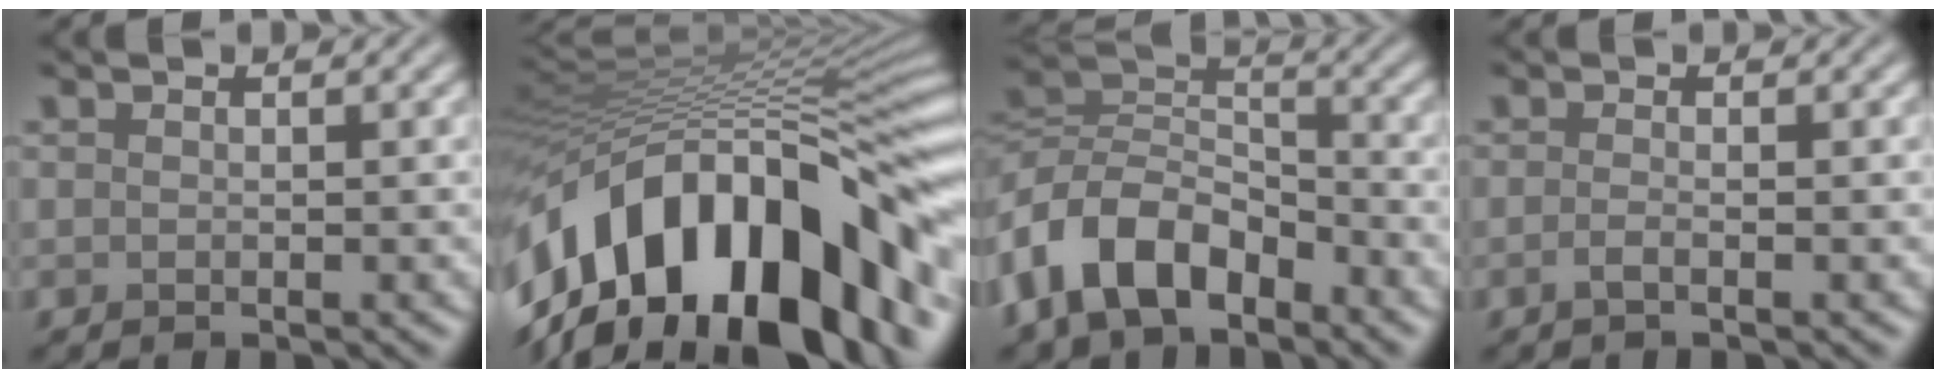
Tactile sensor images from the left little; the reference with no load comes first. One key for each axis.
{"total": 18.0, "fx": -6.5, "fy": 9.2, "fz": 14.0, "tx": -0.213, "ty": 0.010, "tz": -0.106}
{"total": 8.4, "fx": -4.6, "fy": 4.9, "fz": 5.1, "tx": -0.095, "ty": 0.008, "tz": -0.102}
{"total": 0.9, "fx": -0.4, "fy": 0.2, "fz": 0.7, "tx": -0.015, "ty": -0.001, "tz": -0.011}